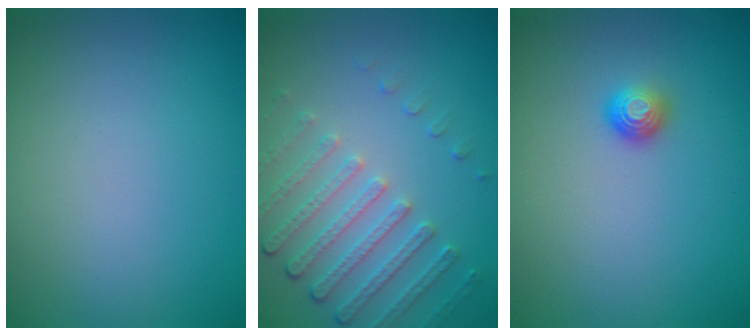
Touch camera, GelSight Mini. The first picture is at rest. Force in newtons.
{"total": 4.5, "press": 3.3, "slide": 3.1}
{"total": 1.3, "press": 1.0, "slide": 0.9}